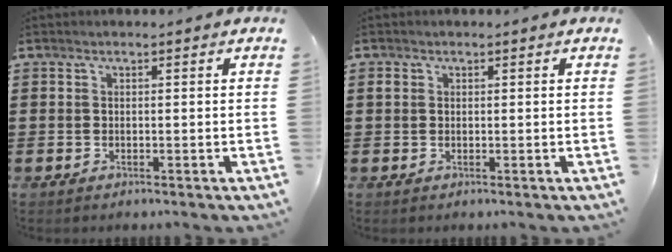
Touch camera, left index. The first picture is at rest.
{"total": 1.0, "force": [0.2, 0.8, 0.5], "torque": [-0.013, 0.006, 0.003]}